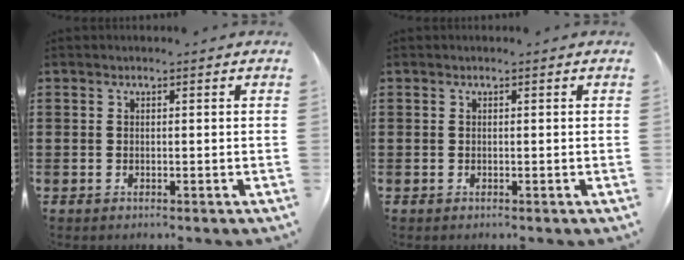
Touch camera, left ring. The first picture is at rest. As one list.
[{"total": 0.0}]